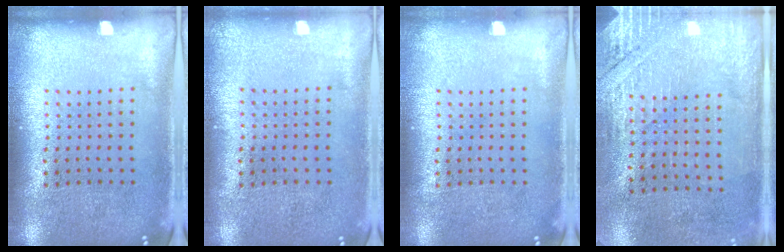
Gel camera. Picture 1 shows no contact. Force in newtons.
{"total": 0.0}
{"total": 0.0}
{"total": 2.7, "press": 2.4, "slide": 1.2}